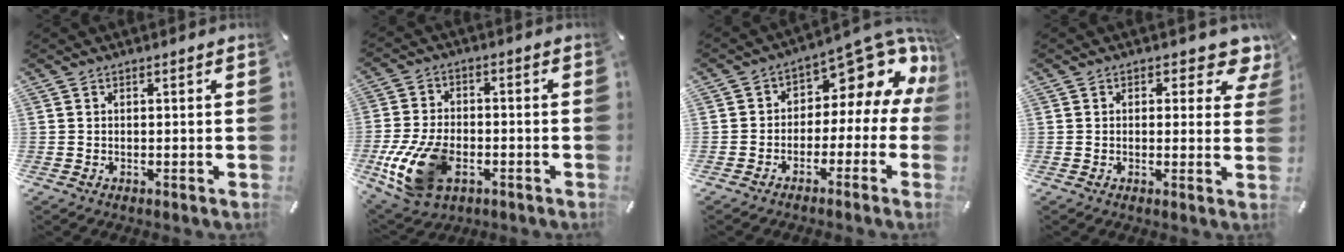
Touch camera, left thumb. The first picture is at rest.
{"total": 15.1, "force": [-4.9, 9.6, 10.5], "torque": [-0.219, 0.010, -0.085]}
{"total": 9.8, "force": [6.1, 4.7, 6.0], "torque": [-0.086, -0.061, 0.098]}
{"total": 5.2, "force": [3.1, 3.0, 2.9], "torque": [-0.020, -0.017, 0.045]}